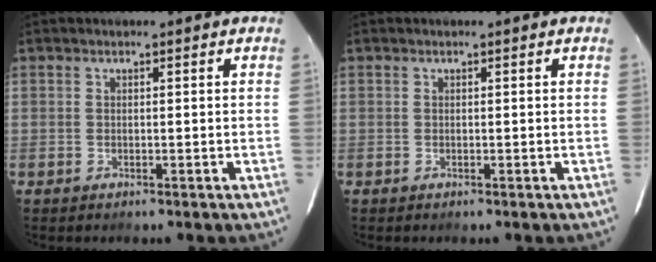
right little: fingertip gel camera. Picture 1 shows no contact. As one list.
[{"total": 0.0}]